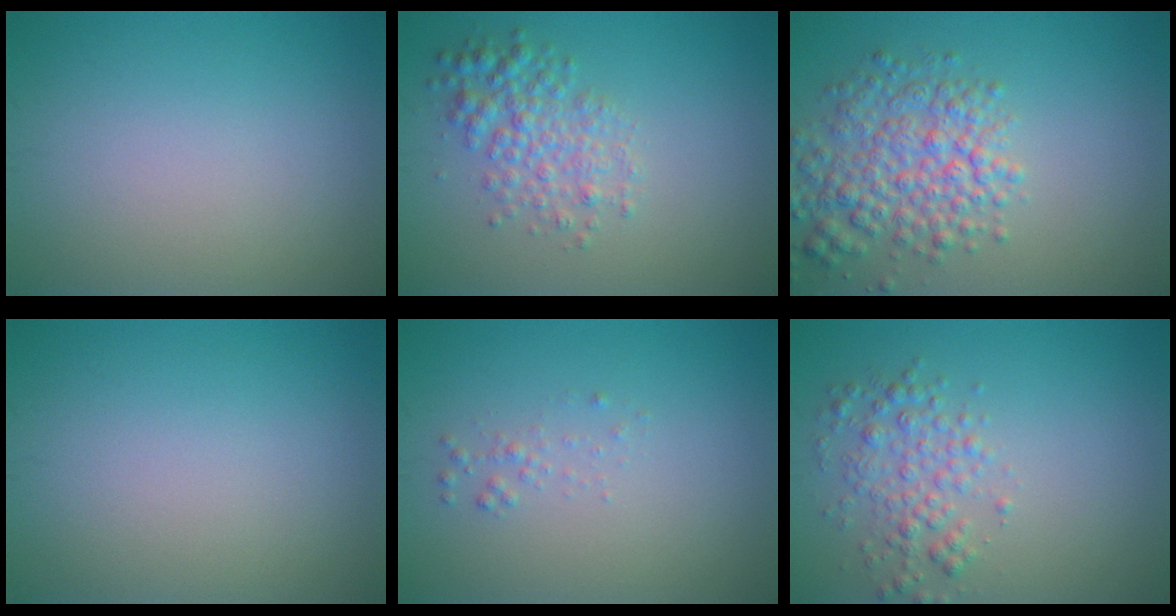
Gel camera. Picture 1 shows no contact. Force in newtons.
{"total": 3.4, "press": 3.4, "slide": 0.1}
{"total": 5.6, "press": 5.6, "slide": 0.2}
{"total": 0.0}
{"total": 0.8, "press": 0.8, "slide": 0.1}
{"total": 2.9, "press": 2.9, "slide": 0.1}